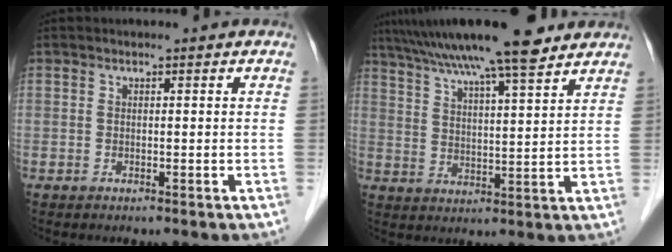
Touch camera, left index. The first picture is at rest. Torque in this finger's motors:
{"motor_torque": [0.29, -0.51, 0.87, 0.21]}